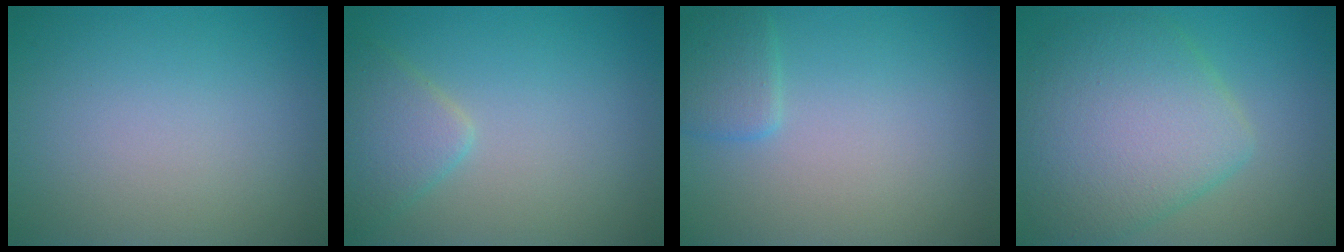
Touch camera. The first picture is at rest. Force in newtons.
{"total": 2.7, "press": 2.7, "slide": 0.2}
{"total": 1.8, "press": 1.8, "slide": 0.1}
{"total": 7.7, "press": 7.7, "slide": 0.3}